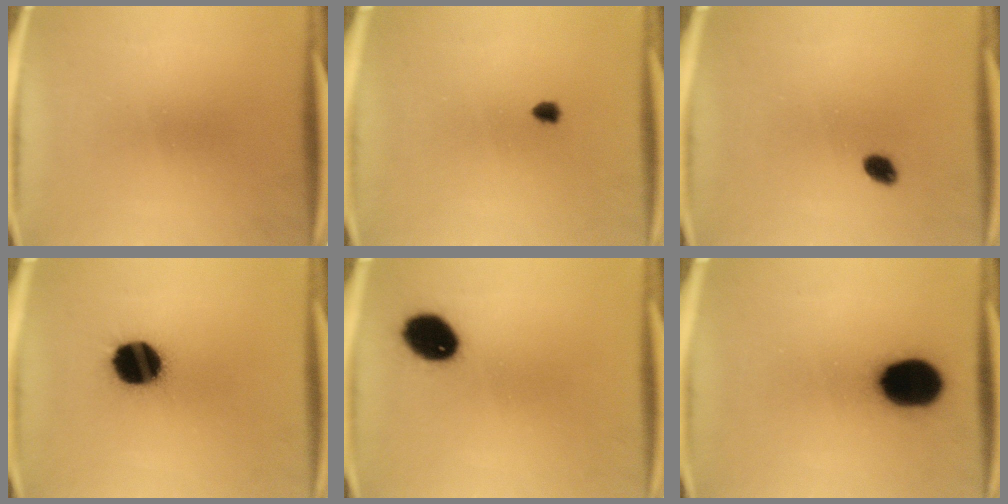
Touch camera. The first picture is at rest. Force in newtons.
{"total": 1.1}
{"total": 2.4}
{"total": 15.0}
{"total": 10.6}
{"total": 15.6}